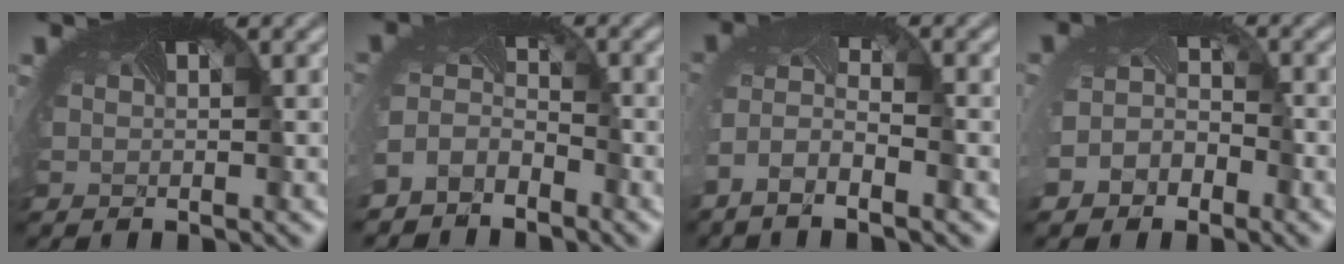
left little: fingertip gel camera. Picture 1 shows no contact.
{"total": 3.9, "force": [-3.4, 1.9, 0.5], "torque": [-0.021, -0.013, -0.073]}
{"total": 4.4, "force": [-3.1, 1.2, 2.8], "torque": [-0.068, -0.013, -0.061]}
{"total": 4.0, "force": [-2.3, 2.8, 1.6], "torque": [-0.024, -0.007, -0.038]}